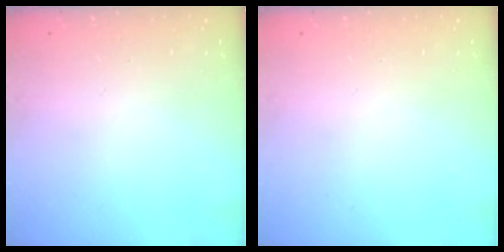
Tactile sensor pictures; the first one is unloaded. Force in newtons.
{"total": 0.0}